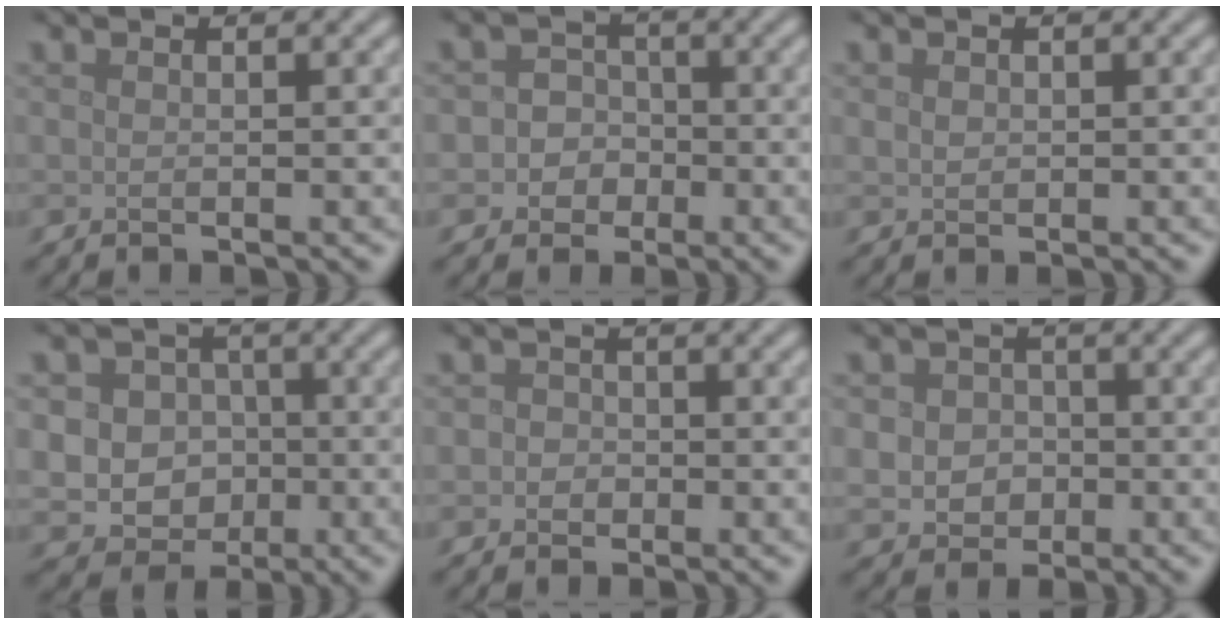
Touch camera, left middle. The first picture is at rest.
{"total": 3.4, "force": [-0.8, 3.2, 0.8], "torque": [0.015, 0.012, -0.030]}
{"total": 0.7, "force": [0.3, 0.6, 0.3], "torque": [-0.006, -0.001, 0.007]}
{"total": 7.3, "force": [-0.4, 6.6, 2.9], "torque": [-0.046, 0.028, -0.042]}
{"total": 1.6, "force": [-0.2, 1.5, 0.5], "torque": [0.010, 0.004, -0.014]}
{"total": 4.1, "force": [-0.2, 3.7, 1.7], "torque": [-0.016, 0.012, -0.017]}